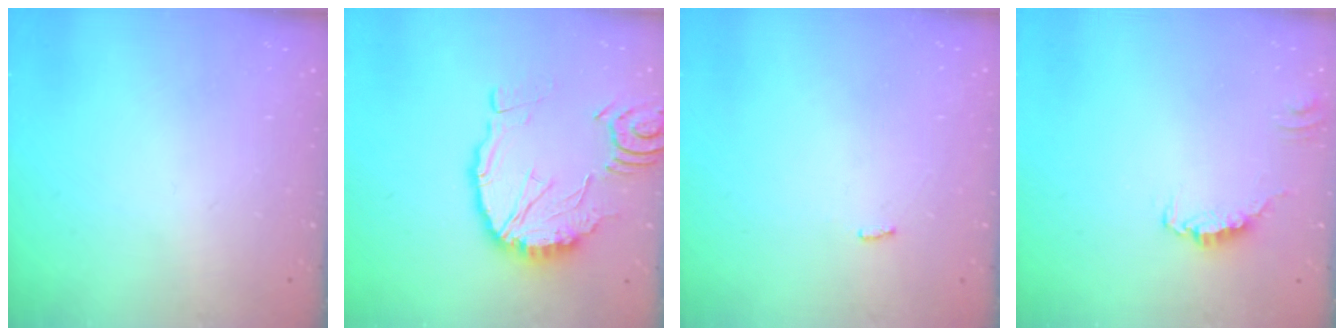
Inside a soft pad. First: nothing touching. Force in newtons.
{"total": 13.5, "press": 13.4, "slide": 1.5}
{"total": 2.9, "press": 2.9, "slide": 0.2}
{"total": 0.0}